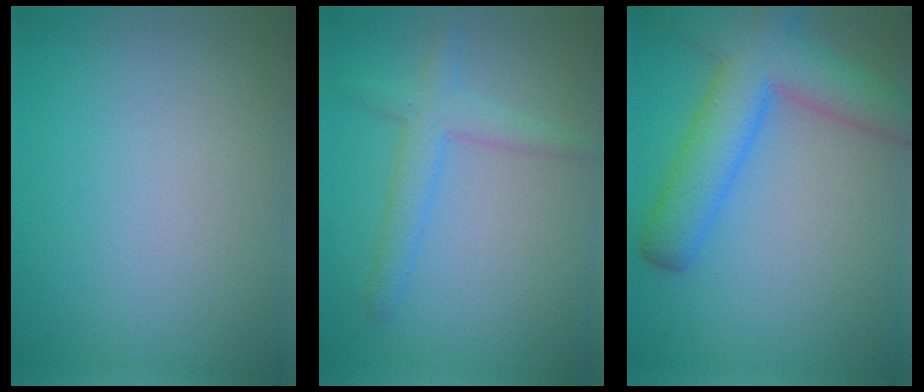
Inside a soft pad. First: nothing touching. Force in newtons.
{"total": 2.9, "press": 2.9, "slide": 0.1}
{"total": 7.6, "press": 7.6, "slide": 0.4}